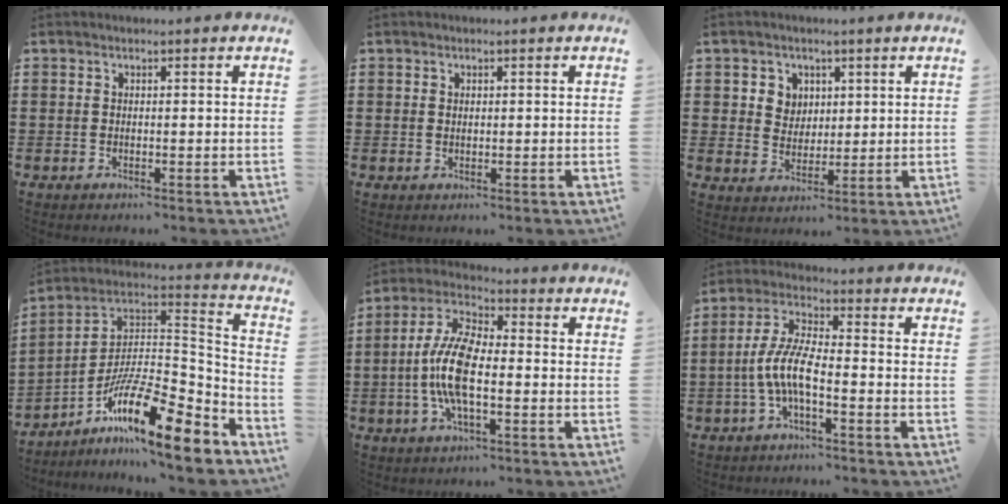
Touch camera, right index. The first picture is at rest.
{"total": 0.7, "force": [0.4, 0.6, 0.3], "torque": [-0.008, 0.003, 0.007]}
{"total": 4.2, "force": [1.7, 3.8, 0.6], "torque": [-0.023, 0.011, 0.029]}
{"total": 15.3, "force": [-10.0, 3.0, 11.2], "torque": [-0.193, 0.009, -0.186]}
{"total": 9.7, "force": [-1.6, 3.6, 8.9], "torque": [-0.209, -0.013, -0.036]}
{"total": 7.4, "force": [-2.6, 1.9, 6.7], "torque": [-0.164, -0.014, -0.057]}